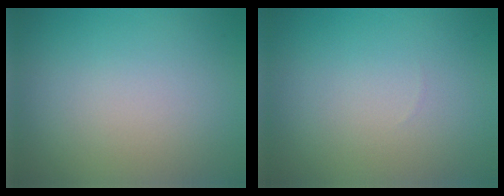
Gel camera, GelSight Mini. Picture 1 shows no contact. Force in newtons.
{"total": 0.0}